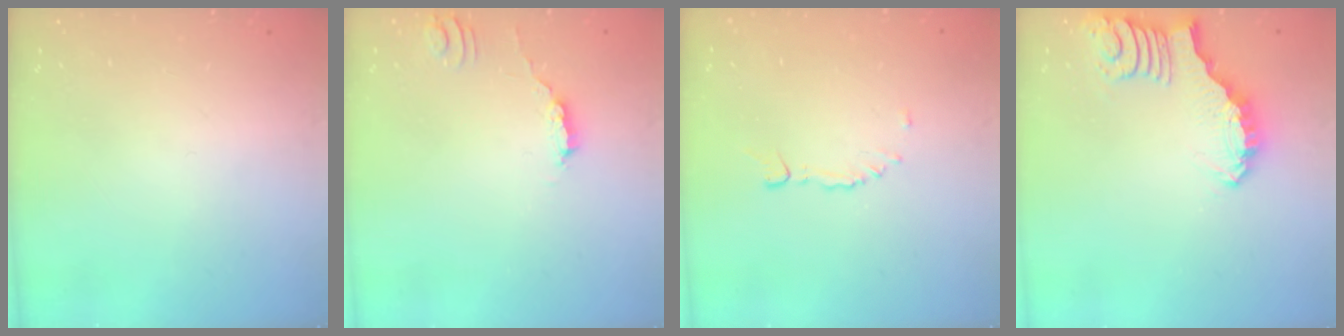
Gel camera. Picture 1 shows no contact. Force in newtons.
{"total": 2.9, "press": 2.8, "slide": 0.4}
{"total": 4.4, "press": 4.3, "slide": 0.8}
{"total": 1.9, "press": 1.8, "slide": 0.3}